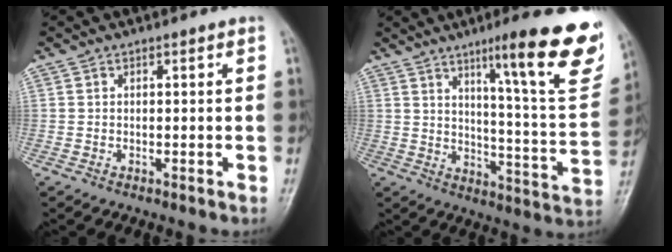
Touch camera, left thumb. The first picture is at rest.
{"total": 22.4, "force": [12.3, 3.3, 18.4], "torque": [-0.218, -0.053, 0.177]}